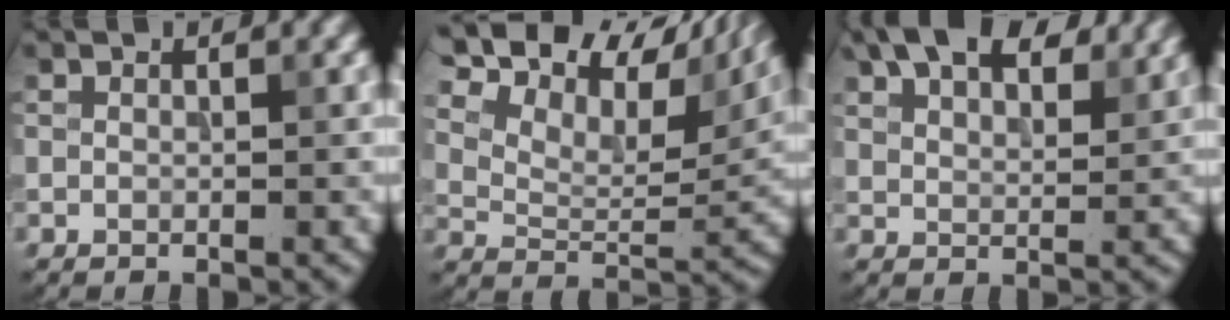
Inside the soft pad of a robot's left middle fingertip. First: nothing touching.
{"total": 14.9, "force": [10.1, 6.6, 8.7], "torque": [-0.169, 0.041, 0.152]}
{"total": 8.8, "force": [6.1, 3.6, 5.2], "torque": [-0.082, 0.022, 0.079]}